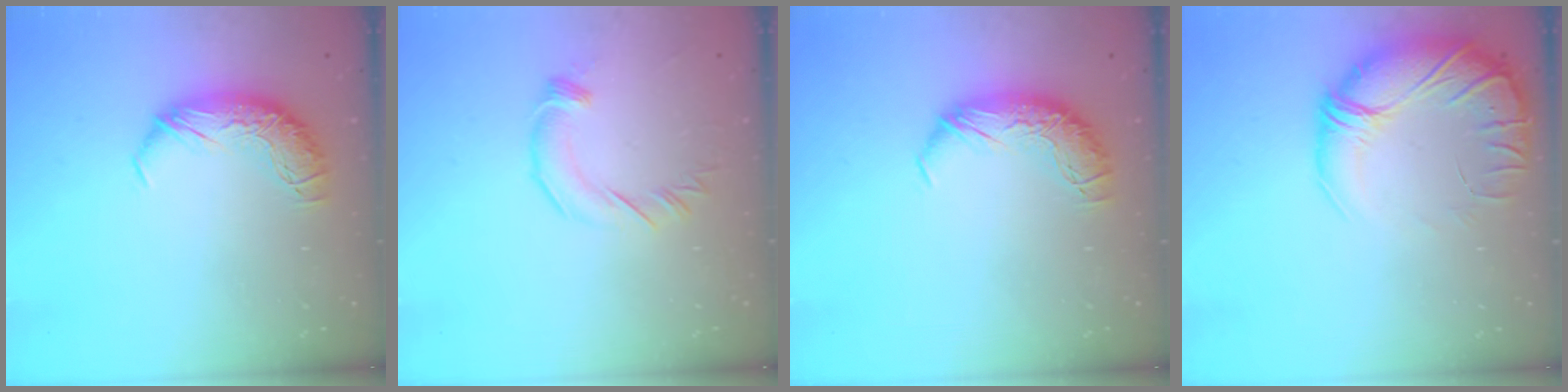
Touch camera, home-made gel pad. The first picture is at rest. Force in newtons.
{"total": 2.5, "press": 2.5, "slide": 0.2}
{"total": 0.0}
{"total": 3.7, "press": 1.7, "slide": 3.3}